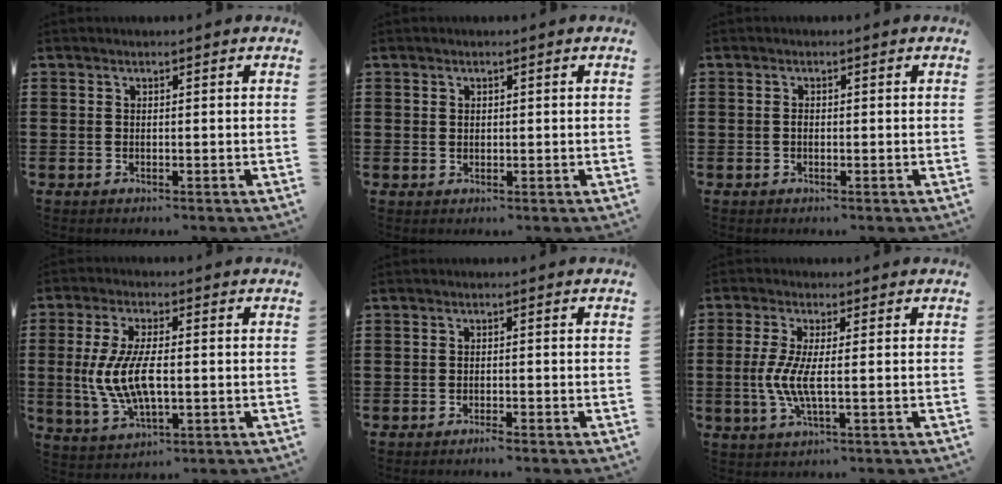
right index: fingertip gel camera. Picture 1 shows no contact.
{"total": 0.8, "force": [0.4, 0.7, 0.3], "torque": [-0.007, 0.003, 0.008]}
{"total": 0.7, "force": [-0.2, 0.4, 0.5], "torque": [-0.013, -0.001, -0.004]}
{"total": 8.9, "force": [-0.5, 3.6, 8.1], "torque": [-0.186, -0.009, -0.017]}
{"total": 1.1, "force": [-1.0, 0.0, 0.6], "torque": [-0.012, -0.004, -0.018]}
{"total": 5.5, "force": [-0.5, 1.0, 5.3], "torque": [-0.126, -0.012, -0.019]}